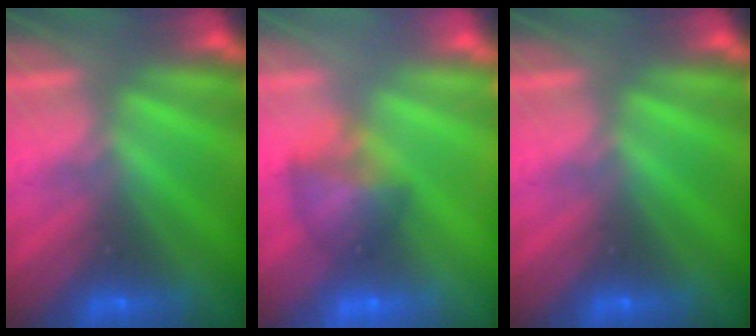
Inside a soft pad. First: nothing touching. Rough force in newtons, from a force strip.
{"total": 7.6}
{"total": 0.0}